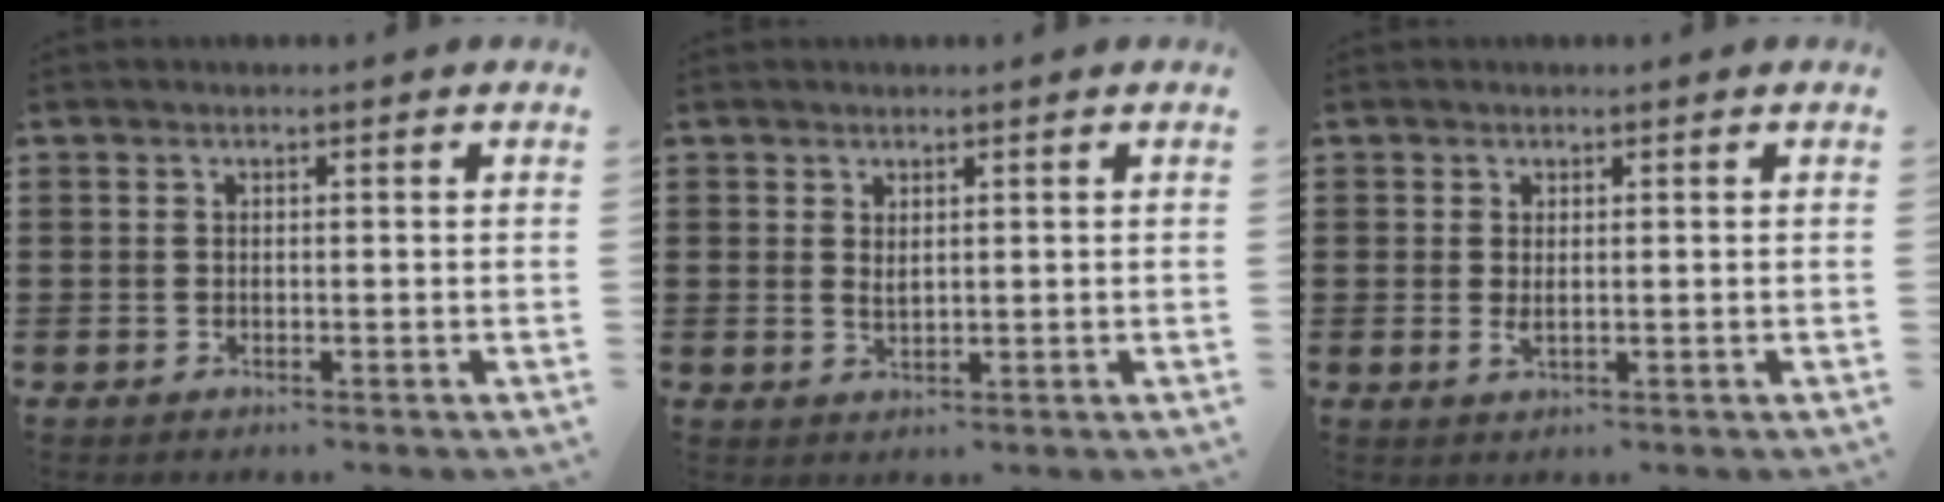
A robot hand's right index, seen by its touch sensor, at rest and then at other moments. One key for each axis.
{"total": 1.5, "fx": 0.9, "fy": 0.6, "fz": 1.0, "tx": -0.021, "ty": 0.003, "tz": 0.016}
{"total": 1.4, "fx": 0.3, "fy": 0.4, "fz": 1.3, "tx": -0.025, "ty": 0.000, "tz": 0.005}